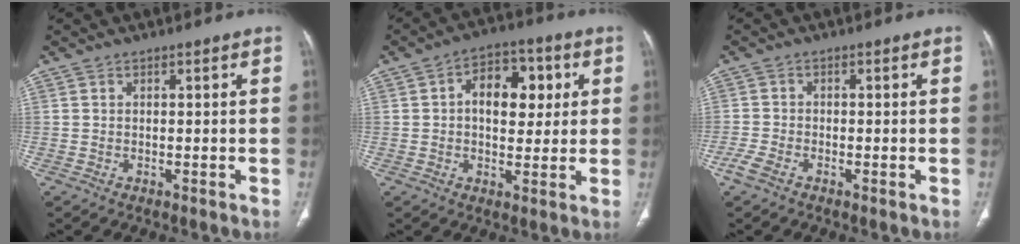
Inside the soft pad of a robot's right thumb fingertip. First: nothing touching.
{"total": 10.8, "force": [2.0, 6.9, 8.0], "torque": [-0.081, 0.011, 0.026]}
{"total": 3.1, "force": [-1.9, 1.3, 2.1], "torque": [-0.056, 0.002, -0.042]}